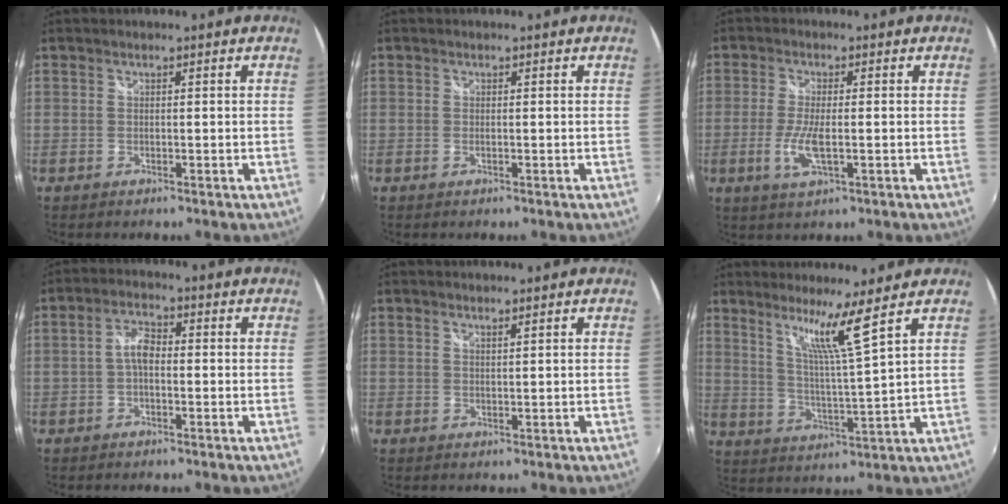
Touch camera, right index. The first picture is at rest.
{"total": 0.6, "force": [-0.1, 0.0, 0.6], "torque": [-0.012, 0.000, -0.003]}
{"total": 5.9, "force": [-1.5, 1.5, 5.6], "torque": [-0.119, -0.011, -0.028]}
{"total": 3.4, "force": [-0.7, 1.8, 2.8], "torque": [-0.058, 0.012, -0.014]}
{"total": 0.8, "force": [0.7, -0.2, 0.3], "torque": [-0.004, -0.002, 0.012]}
{"total": 8.1, "force": [5.4, -2.0, 5.6], "torque": [-0.090, -0.012, 0.100]}